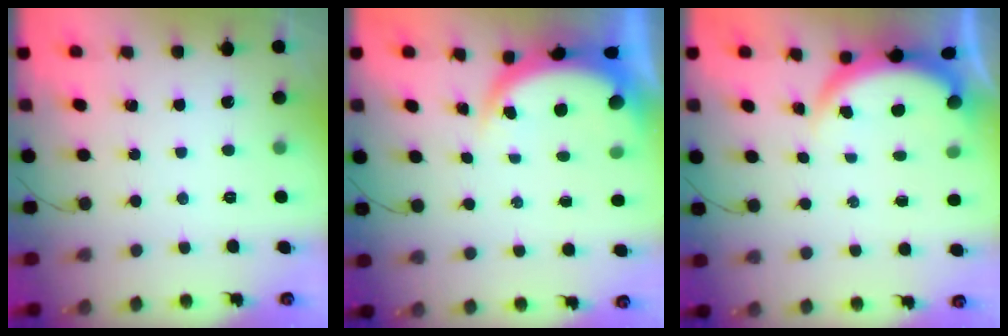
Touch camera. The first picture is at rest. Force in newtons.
{"total": 5.0, "press": 4.9, "slide": 0.6}
{"total": 3.9, "press": 3.8, "slide": 1.2}